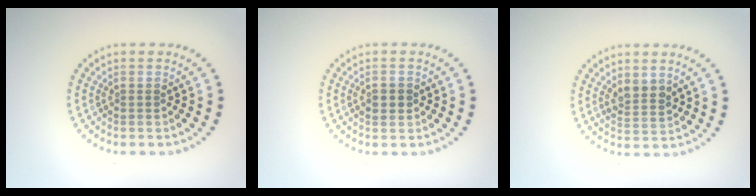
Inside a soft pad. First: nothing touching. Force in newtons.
{"total": 2.0, "press": 2.0, "slide": 0.1}
{"total": 2.1, "press": 1.9, "slide": 0.9}